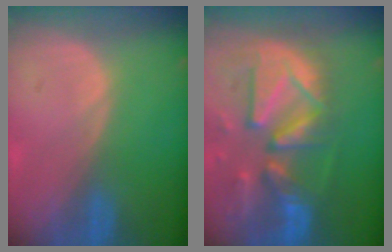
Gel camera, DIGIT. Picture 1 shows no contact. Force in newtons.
{"total": 13.3, "press": 11.4, "slide": 6.7}